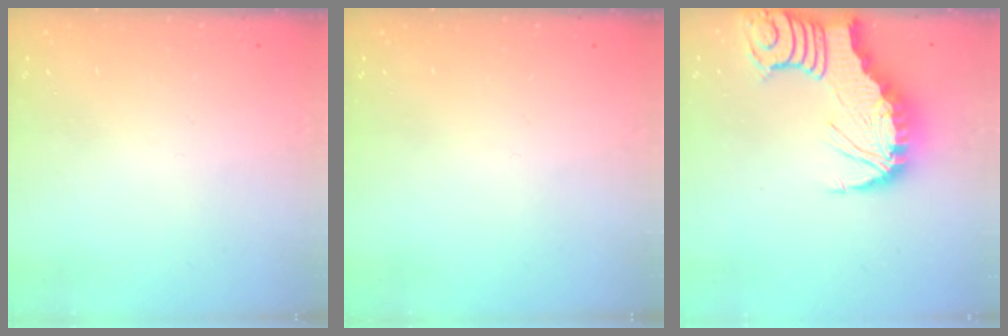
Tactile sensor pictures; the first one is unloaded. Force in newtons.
{"total": 0.0}
{"total": 4.9, "press": 4.9, "slide": 0.5}